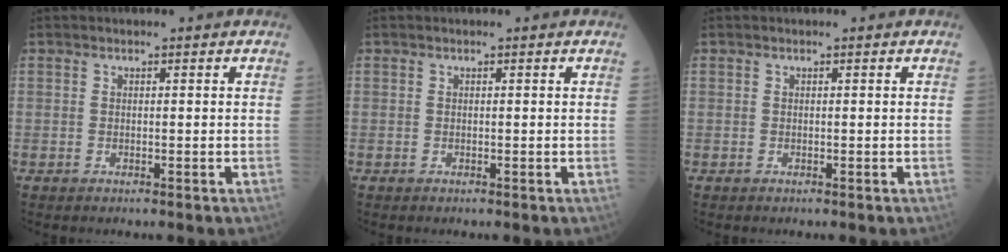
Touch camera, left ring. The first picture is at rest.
{"total": 0.0}
{"total": 0.0}